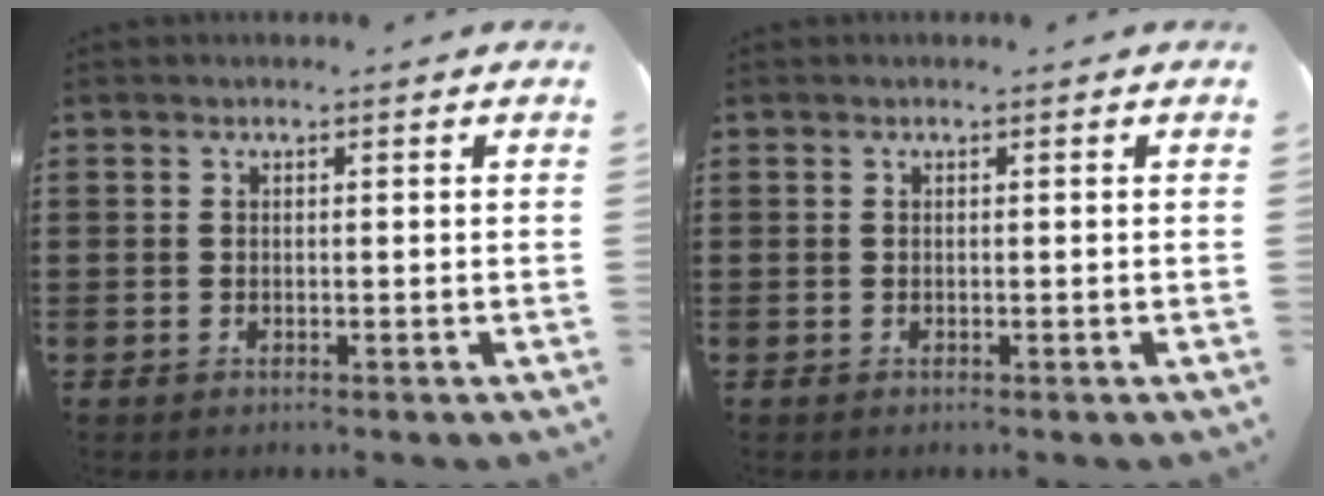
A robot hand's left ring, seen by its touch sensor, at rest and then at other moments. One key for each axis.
{"total": 0.0}